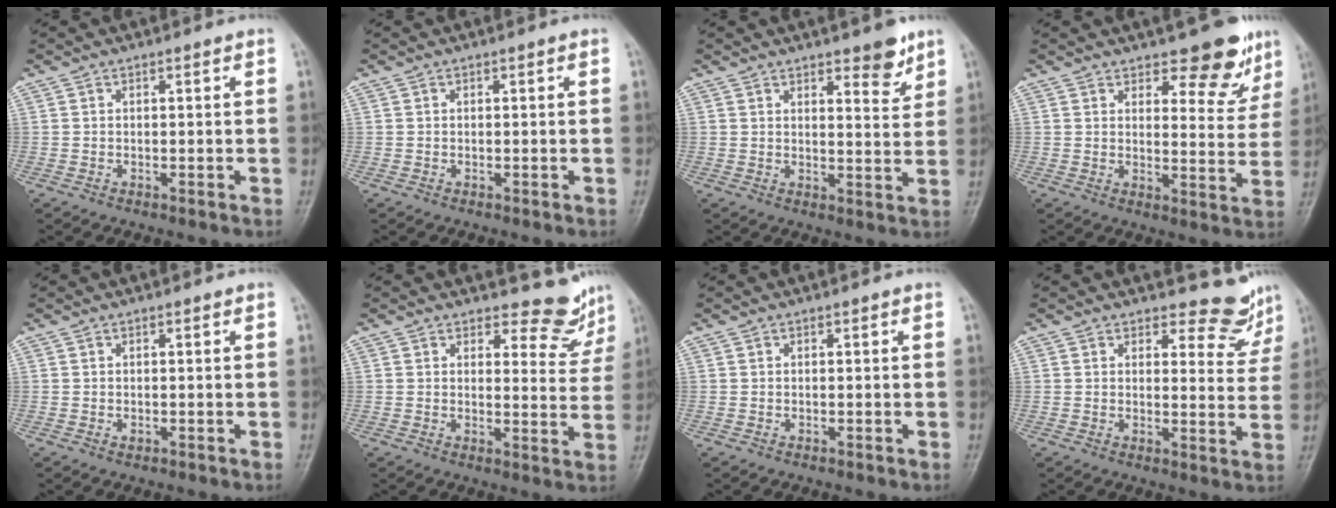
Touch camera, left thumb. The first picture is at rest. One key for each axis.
{"total": 0.0}
{"total": 6.0, "fx": 4.1, "fy": 2.0, "fz": 3.8, "tx": -0.031, "ty": -0.029, "tz": 0.053}
{"total": 9.7, "fx": 7.3, "fy": 4.0, "fz": 4.9, "tx": -0.024, "ty": -0.051, "tz": 0.097}
{"total": 0.6, "fx": 0.1, "fy": 0.5, "fz": 0.4, "tx": -0.005, "ty": -0.001, "tz": 0.002}
{"total": 7.0, "fx": 6.6, "fy": 2.4, "fz": 0.5, "tx": 0.021, "ty": -0.064, "tz": 0.071}
{"total": 0.0}
{"total": 6.6, "fx": 6.2, "fy": 2.2, "fz": 0.3, "tx": 0.024, "ty": -0.060, "tz": 0.066}